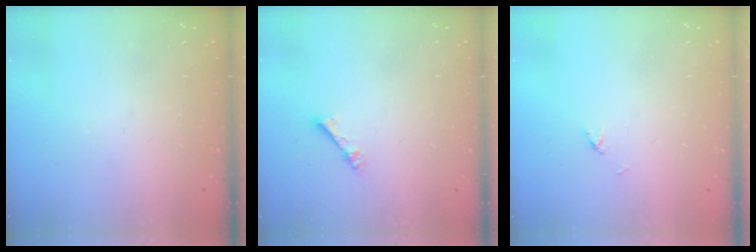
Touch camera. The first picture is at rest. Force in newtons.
{"total": 2.3, "press": 2.3, "slide": 0.3}
{"total": 2.1, "press": 2.1, "slide": 0.3}